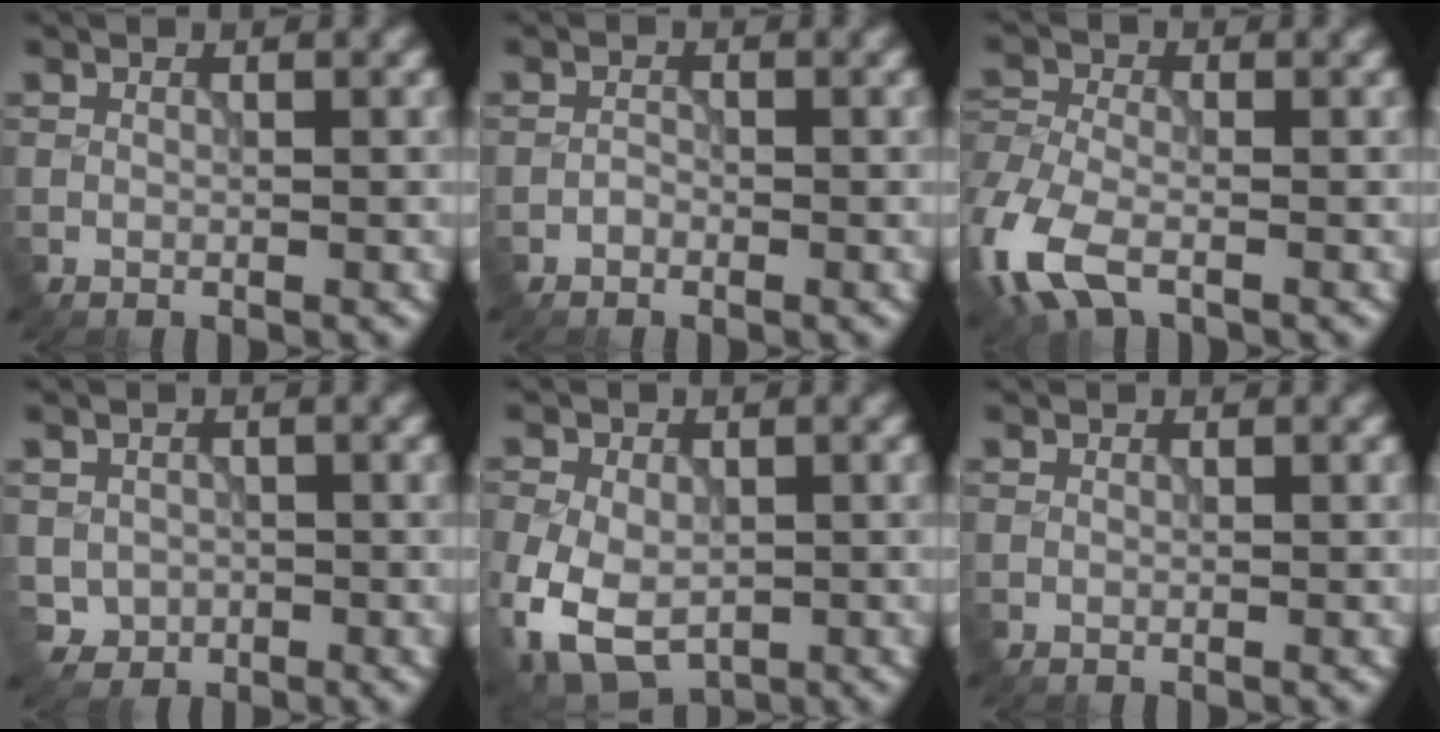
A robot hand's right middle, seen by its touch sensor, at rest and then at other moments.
{"total": 0.6, "force": [-0.5, 0.3, 0.1], "torque": [-0.003, -0.001, -0.011]}
{"total": 7.1, "force": [-3.6, 3.8, 4.8], "torque": [-0.126, -0.016, -0.083]}
{"total": 1.7, "force": [-0.4, 1.7, 0.2], "torque": [0.000, -0.009, -0.008]}
{"total": 8.5, "force": [-3.1, 5.5, 5.7], "torque": [-0.134, -0.034, -0.054]}
{"total": 0.0}